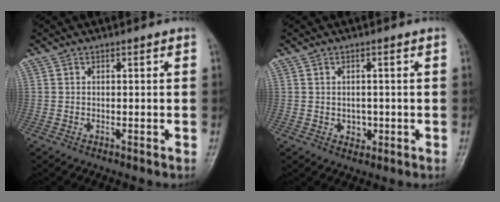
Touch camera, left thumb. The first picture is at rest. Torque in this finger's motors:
{"motor_torque": [-0.05, -0.05, 0.09, 0.05, 0.02]}